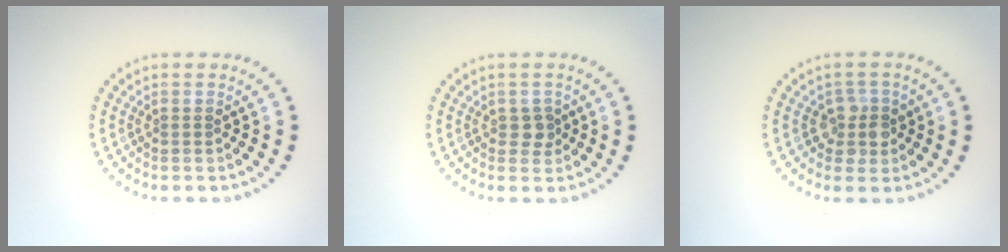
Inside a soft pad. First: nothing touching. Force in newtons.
{"total": 1.3, "press": 1.2, "slide": 0.3}
{"total": 2.3, "press": 2.1, "slide": 1.1}